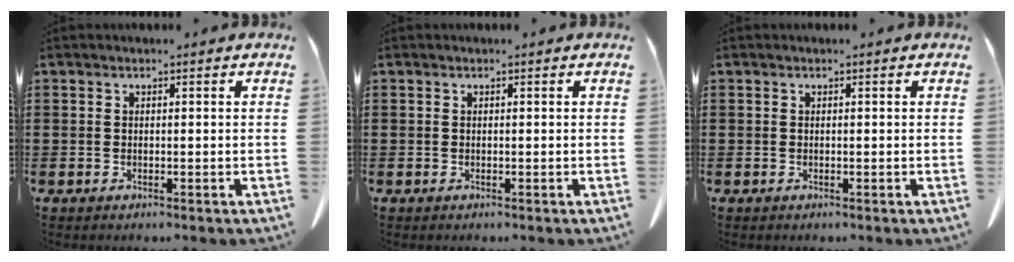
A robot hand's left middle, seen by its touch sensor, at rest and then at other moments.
{"total": 0.0}
{"total": 0.0}